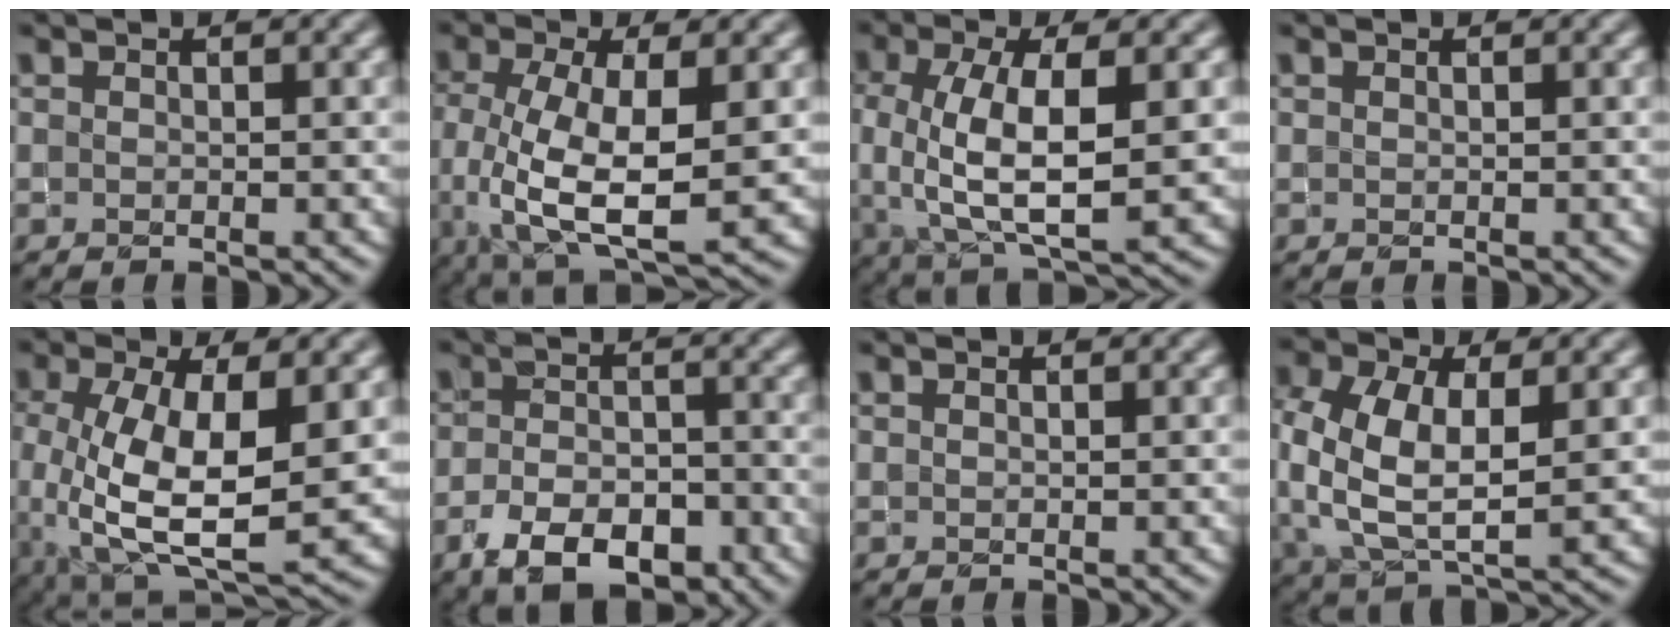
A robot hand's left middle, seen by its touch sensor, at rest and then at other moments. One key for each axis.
{"total": 8.8, "fx": -0.7, "fy": 3.8, "fz": 7.9, "tx": -0.154, "ty": -0.009, "tz": -0.010}
{"total": 8.8, "fx": 0.3, "fy": 3.6, "fz": 8.0, "tx": -0.155, "ty": -0.002, "tz": 0.007}
{"total": 0.0}
{"total": 10.6, "fx": -0.9, "fy": 5.1, "fz": 9.3, "tx": -0.192, "ty": -0.027, "tz": -0.005}
{"total": 6.0, "fx": -3.5, "fy": 3.2, "fz": 3.7, "tx": -0.063, "ty": -0.002, "tz": -0.061}
{"total": 0.0}
{"total": 9.2, "fx": 0.7, "fy": 5.4, "fz": 7.4, "tx": -0.171, "ty": 0.001, "tz": 0.016}